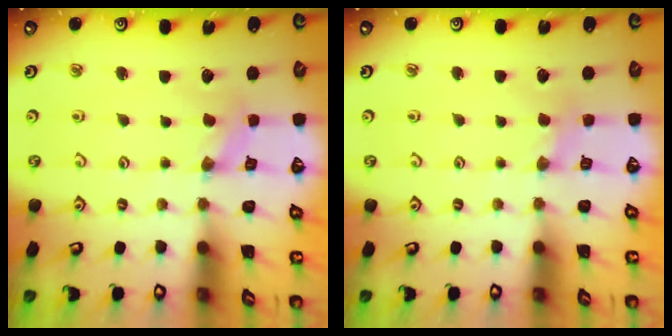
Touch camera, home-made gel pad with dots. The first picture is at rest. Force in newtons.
{"total": 1.8, "press": 1.7, "slide": 0.4}